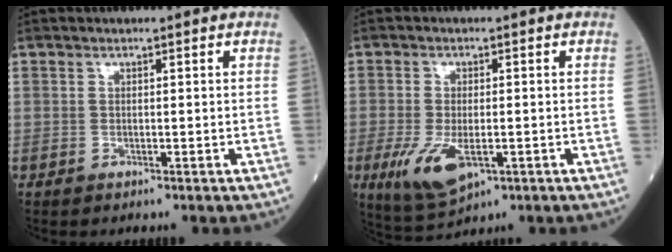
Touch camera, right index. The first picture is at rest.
{"total": 7.6, "force": [-2.6, 3.1, 6.5], "torque": [-0.131, -0.018, -0.035]}